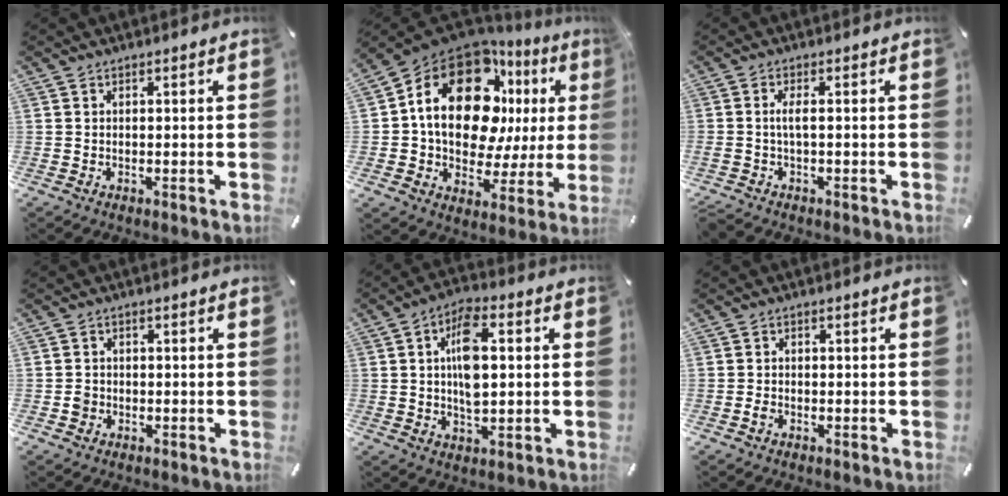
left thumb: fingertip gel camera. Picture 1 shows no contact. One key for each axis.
{"total": 21.5, "fx": 7.5, "fy": 13.3, "fz": 15.1, "tx": -0.265, "ty": -0.056, "tz": 0.121}
{"total": 3.0, "fx": -0.6, "fy": 0.5, "fz": 2.9, "tx": -0.069, "ty": -0.004, "tz": -0.016}
{"total": 1.8, "fx": -0.5, "fy": 1.7, "fz": 0.5, "tx": -0.011, "ty": 0.004, "tz": -0.012}
{"total": 10.0, "fx": 1.2, "fy": 5.1, "fz": 8.5, "tx": -0.157, "ty": -0.001, "tz": 0.015}
{"total": 1.5, "fx": -0.7, "fy": 1.1, "fz": 0.6, "tx": -0.012, "ty": 0.004, "tz": -0.014}